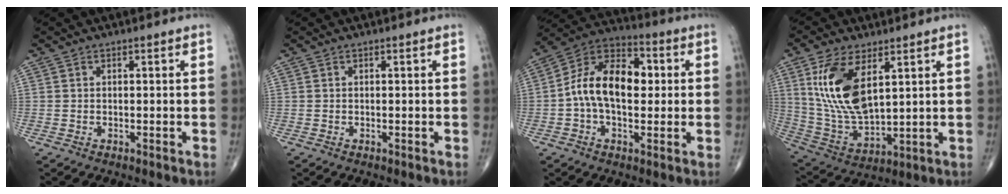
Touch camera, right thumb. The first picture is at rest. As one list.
[{"total": 0.0}, {"total": 14.7, "force": [0.5, 8.9, 11.7], "torque": [-0.186, 0.034, -0.004]}, {"total": 15.2, "force": [5.5, 7.2, 12.2], "torque": [-0.239, -0.023, 0.122]}]